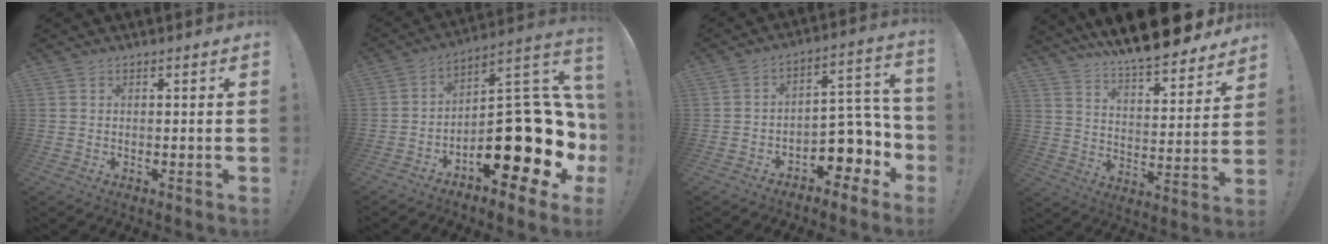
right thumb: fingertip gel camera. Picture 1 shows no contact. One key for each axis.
{"total": 21.2, "fx": -7.0, "fy": 9.6, "fz": 17.6, "tx": -0.221, "ty": 0.033, "tz": -0.100}
{"total": 7.3, "fx": -3.2, "fy": 5.3, "fz": 3.8, "tx": -0.032, "ty": 0.019, "tz": -0.053}
{"total": 12.5, "fx": 11.2, "fy": 1.8, "fz": 5.2, "tx": -0.094, "ty": -0.094, "tz": 0.189}